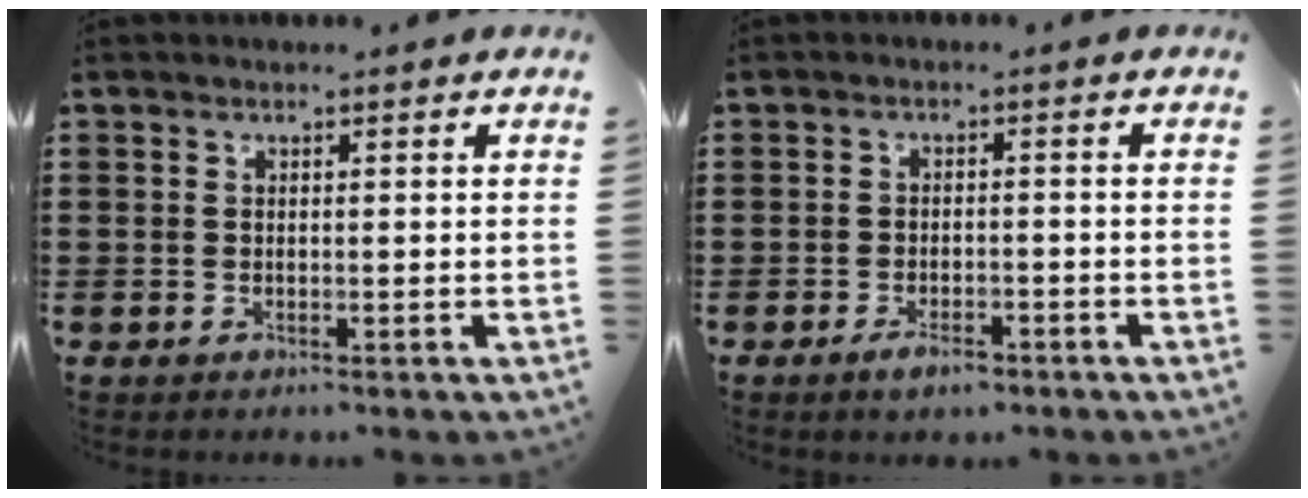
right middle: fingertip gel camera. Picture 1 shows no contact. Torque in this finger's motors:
{"motor_torque": [2.14, 0.00, 0.11, 0.09]}